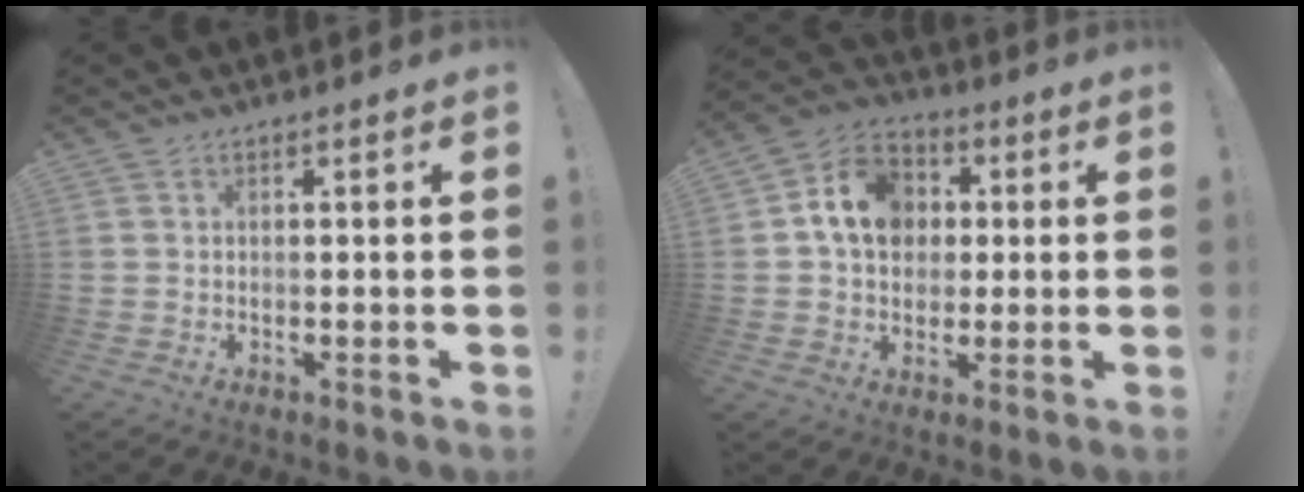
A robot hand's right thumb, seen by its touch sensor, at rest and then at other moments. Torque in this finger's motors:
{"motor_torque": [1.22, 1.80, 1.08, 0.23, 0.05]}